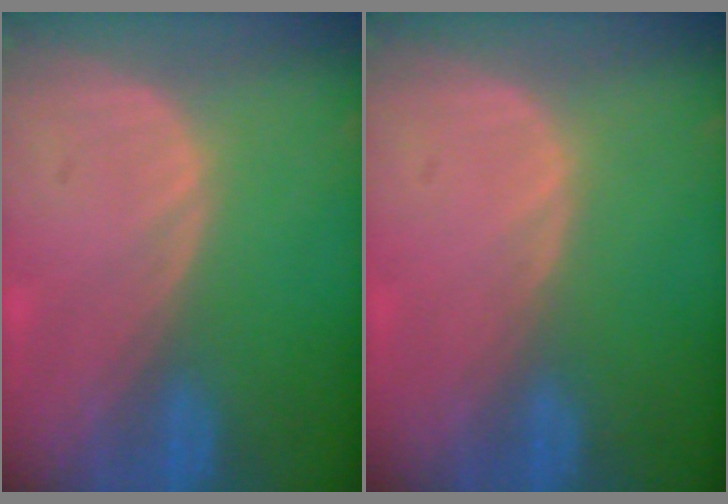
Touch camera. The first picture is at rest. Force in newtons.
{"total": 0.0}